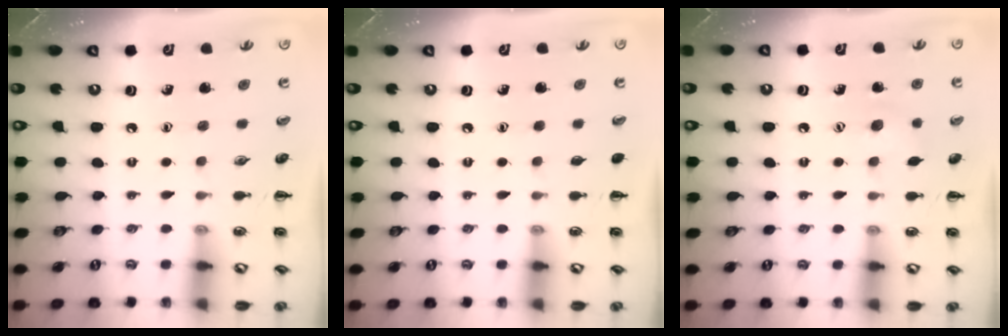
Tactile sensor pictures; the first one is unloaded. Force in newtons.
{"total": 0.0}
{"total": 7.0, "press": 6.9, "slide": 1.5}